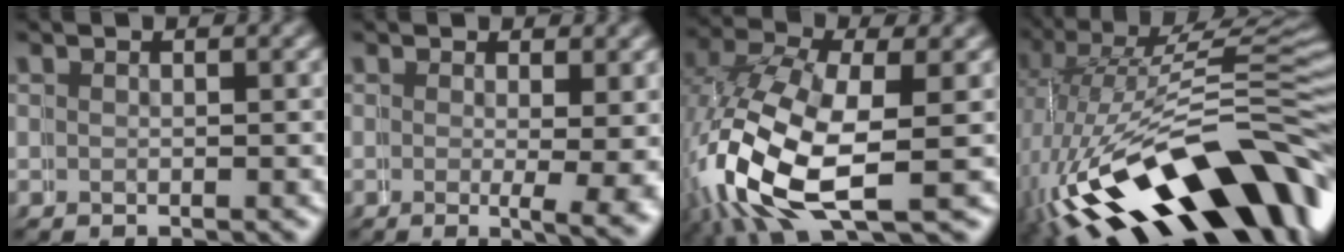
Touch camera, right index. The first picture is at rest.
{"total": 3.4, "force": [0.2, 0.0, 3.3], "torque": [-0.024, -0.007, 0.007]}
{"total": 11.0, "force": [-2.1, 7.5, 7.7], "torque": [-0.201, -0.056, -0.008]}
{"total": 15.6, "force": [-5.7, 7.4, 12.6], "torque": [-0.190, -0.028, -0.058]}